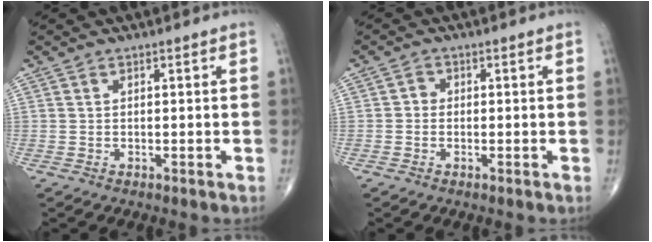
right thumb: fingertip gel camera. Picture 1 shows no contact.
{"total": 1.4, "force": [-0.3, 1.2, 0.6], "torque": [0.001, 0.005, -0.012]}